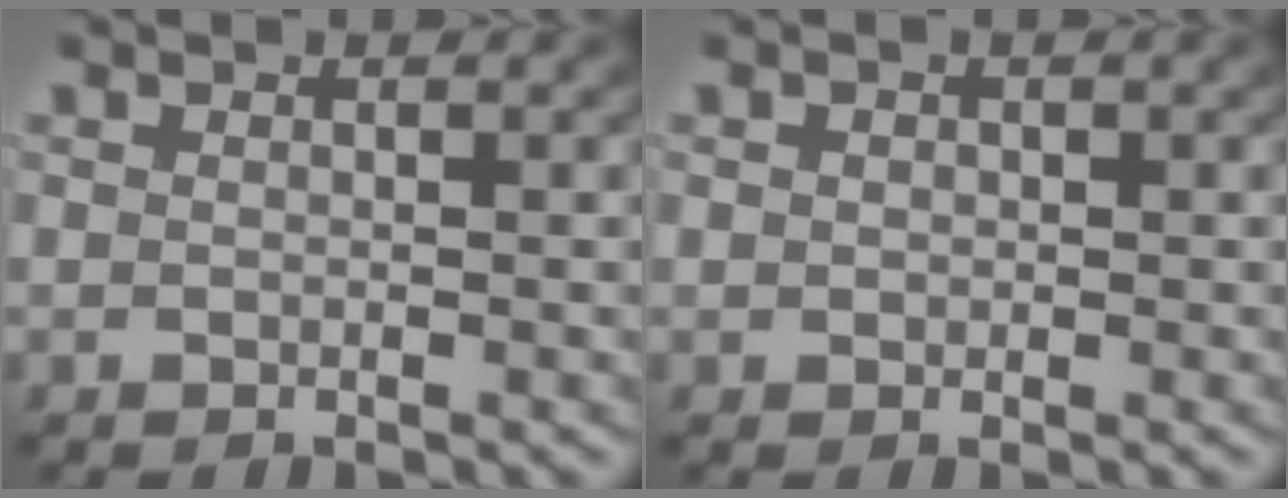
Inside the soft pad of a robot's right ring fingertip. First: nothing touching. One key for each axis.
{"total": 0.7, "fx": 0.0, "fy": 0.6, "fz": 0.3, "tx": -0.012, "ty": -0.010, "tz": 0.005}